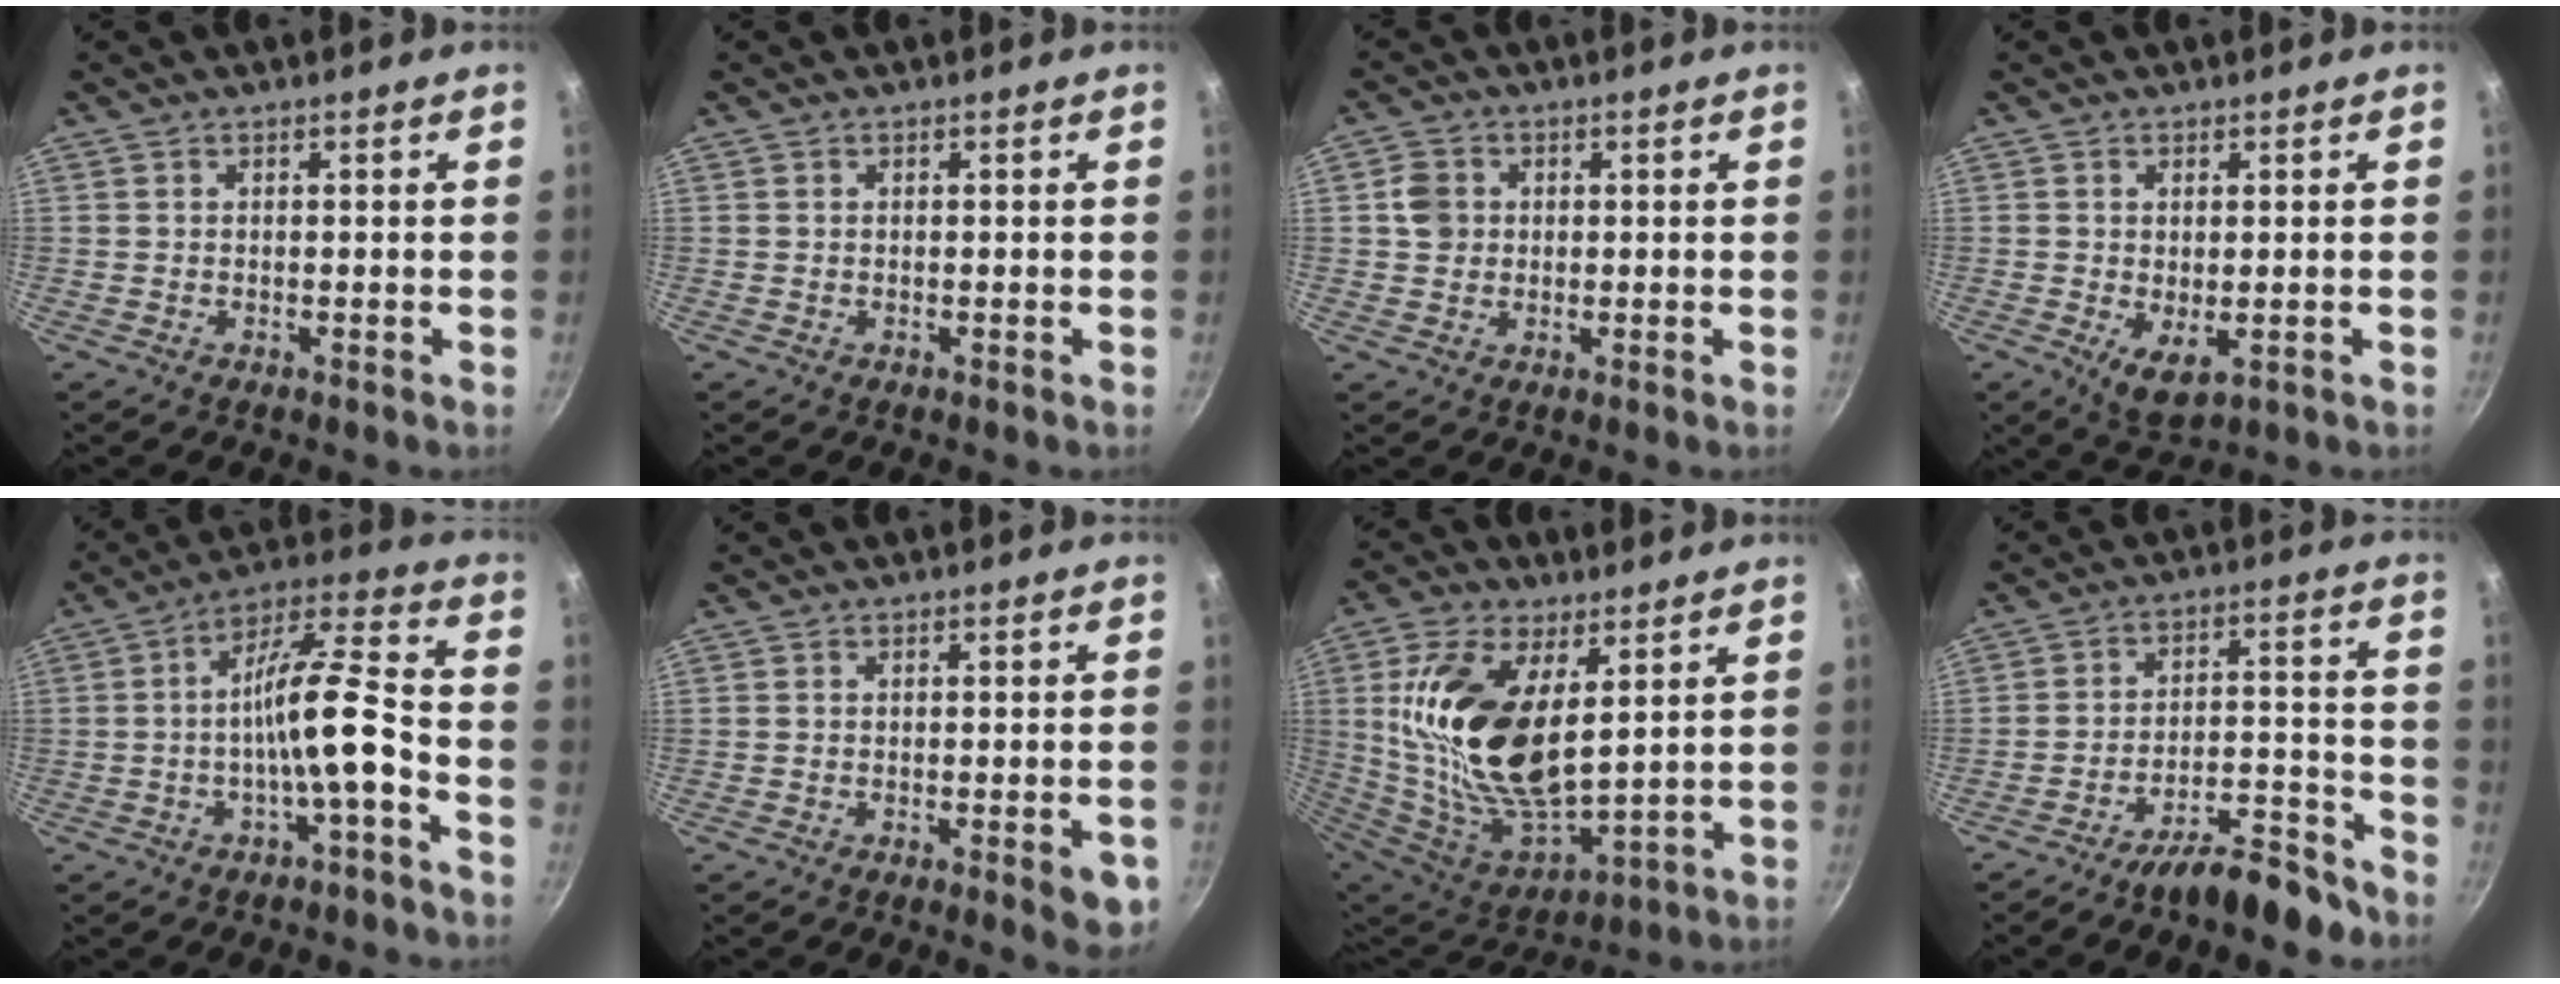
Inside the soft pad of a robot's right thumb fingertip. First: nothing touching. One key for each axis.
{"total": 0.0}
{"total": 4.5, "fx": 0.7, "fy": 4.0, "fz": 1.8, "tx": -0.015, "ty": 0.006, "tz": 0.006}
{"total": 5.1, "fx": -0.8, "fy": 2.4, "fz": 4.5, "tx": -0.072, "ty": -0.020, "tz": -0.003}
{"total": 12.4, "fx": -4.3, "fy": 3.0, "fz": 11.3, "tx": -0.195, "ty": 0.050, "tz": -0.075}
{"total": 5.4, "fx": -2.3, "fy": 1.5, "fz": 4.6, "tx": -0.046, "ty": 0.006, "tz": -0.026}
{"total": 22.0, "fx": 5.5, "fy": 11.1, "fz": 18.2, "tx": -0.345, "ty": -0.038, "tz": 0.115}
{"total": 11.1, "fx": -8.7, "fy": 3.3, "fz": 6.0, "tx": -0.072, "ty": 0.089, "tz": -0.133}